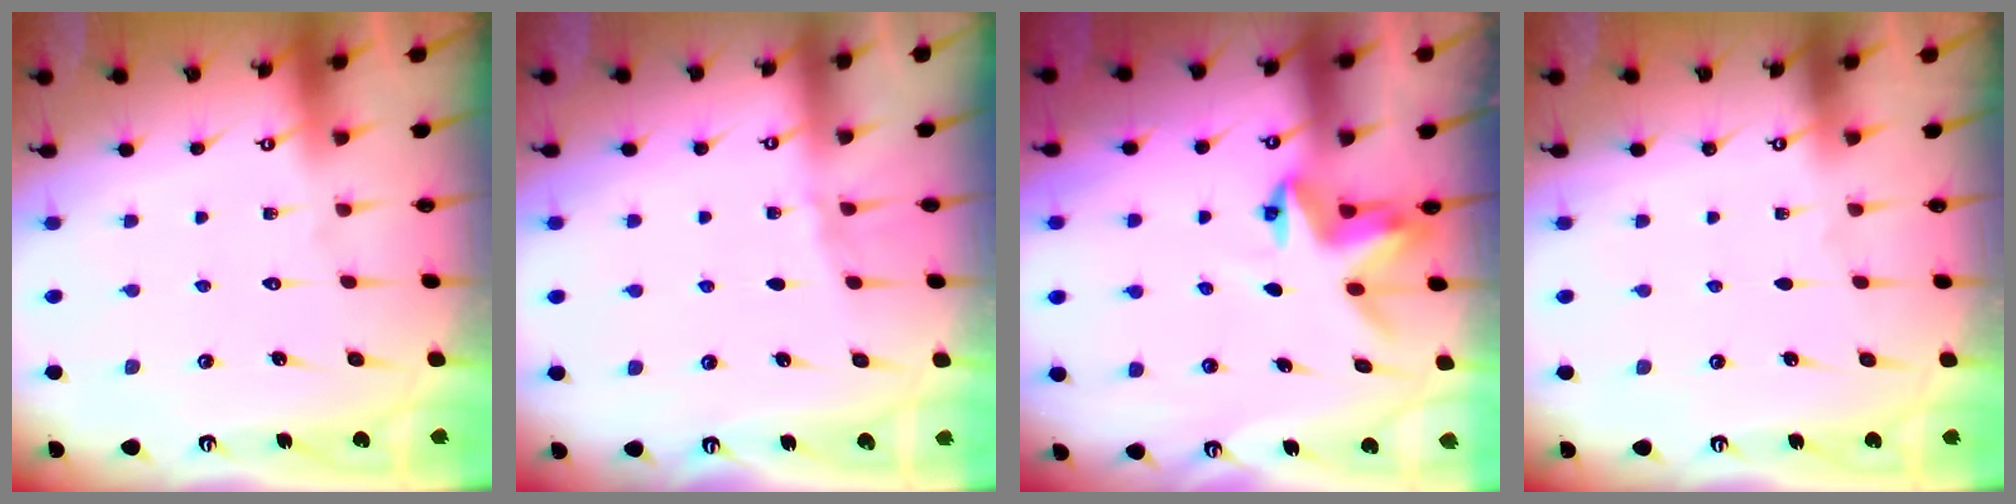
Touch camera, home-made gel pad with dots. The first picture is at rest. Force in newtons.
{"total": 1.8, "press": 1.8, "slide": 0.3}
{"total": 3.9, "press": 3.8, "slide": 0.5}
{"total": 0.0}